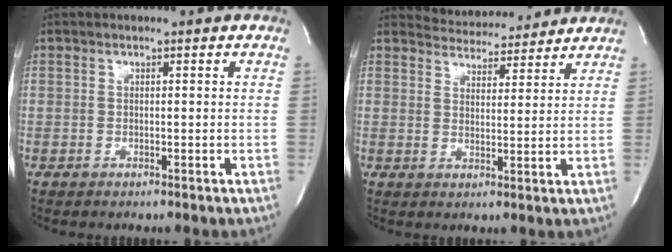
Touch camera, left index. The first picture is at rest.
{"total": 7.2, "force": [7.1, 1.4, 0.4], "torque": [-0.009, 0.006, 0.097]}